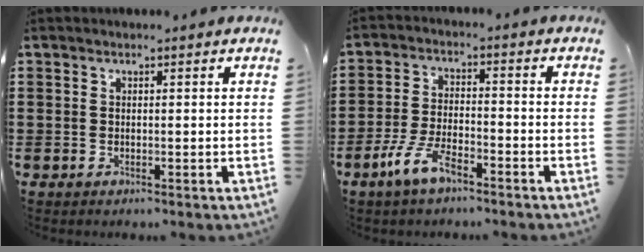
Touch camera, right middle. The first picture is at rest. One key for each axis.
{"total": 6.1, "fx": -4.1, "fy": 1.7, "fz": 4.2, "tx": -0.100, "ty": -0.003, "tz": -0.081}